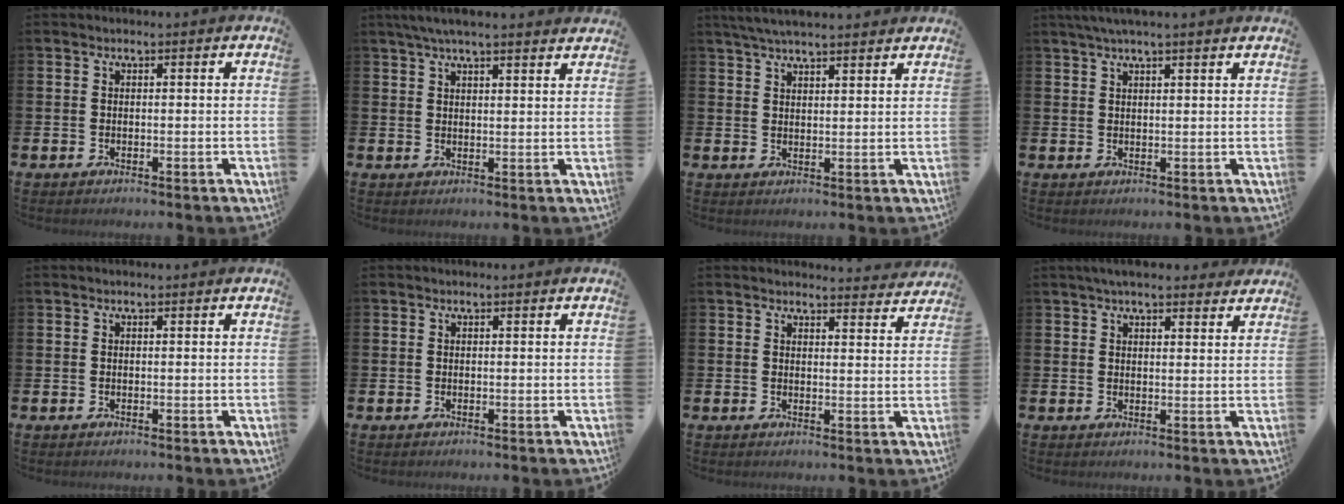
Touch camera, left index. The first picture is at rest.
{"total": 4.3, "force": [3.9, 0.2, 1.8], "torque": [-0.043, -0.007, 0.071]}
{"total": 4.5, "force": [4.3, 0.6, 1.5], "torque": [-0.035, -0.009, 0.078]}
{"total": 2.7, "force": [2.4, -0.1, 1.3], "torque": [-0.028, -0.003, 0.043]}
{"total": 0.0}
{"total": 0.0}
{"total": 3.0, "force": [2.9, 0.3, 0.0], "torque": [0.015, -0.025, 0.049]}
{"total": 3.9, "force": [3.5, 0.9, 1.3], "torque": [-0.028, -0.008, 0.064]}